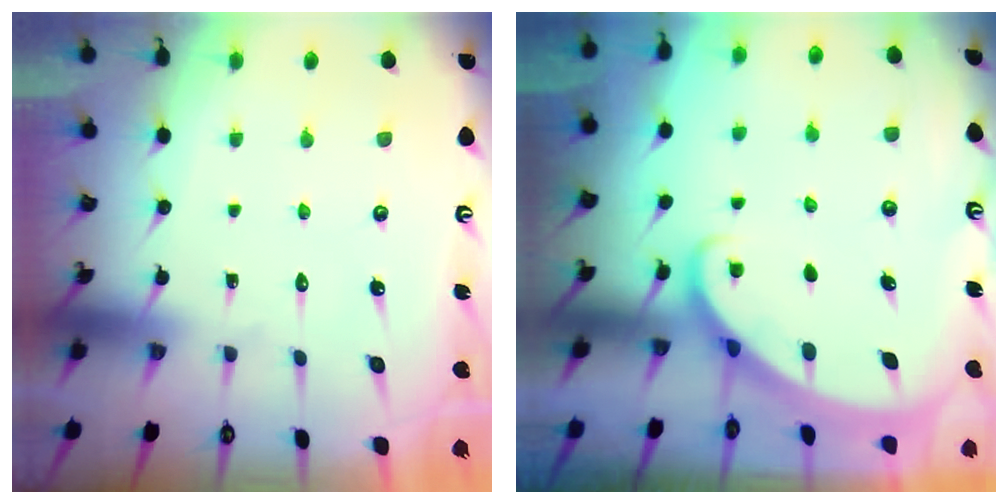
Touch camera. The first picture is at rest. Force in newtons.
{"total": 1.6, "press": 1.5, "slide": 0.1}